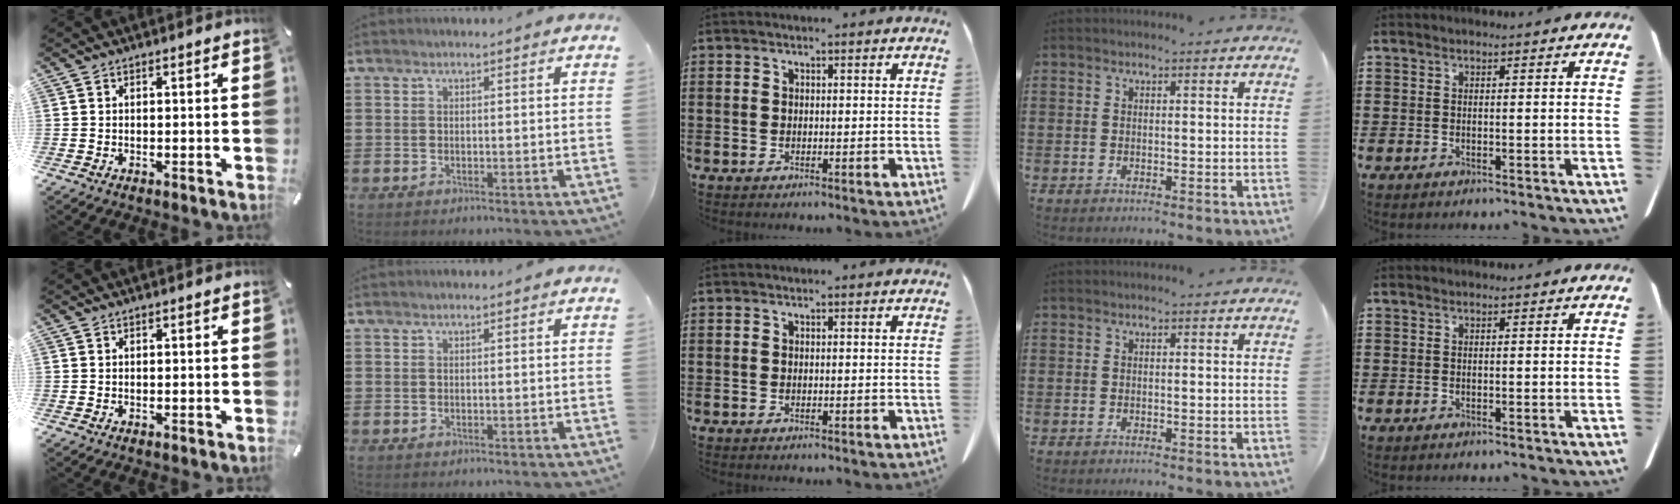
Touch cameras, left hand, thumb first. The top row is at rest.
{}